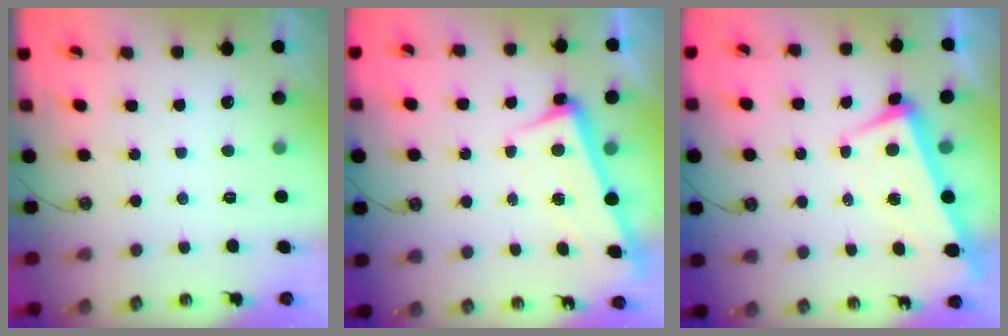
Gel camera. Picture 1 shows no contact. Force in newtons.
{"total": 2.3, "press": 2.2, "slide": 0.8}
{"total": 0.9, "press": 0.0, "slide": 0.9}